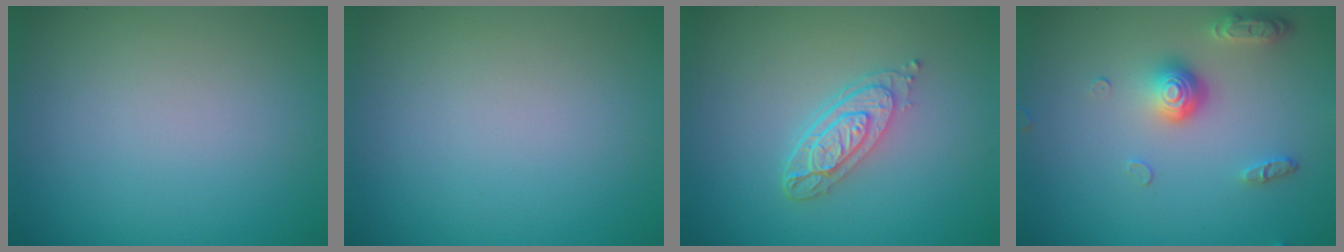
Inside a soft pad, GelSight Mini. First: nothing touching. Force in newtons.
{"total": 0.0}
{"total": 3.7, "press": 2.8, "slide": 2.3}
{"total": 3.7, "press": 2.8, "slide": 2.4}